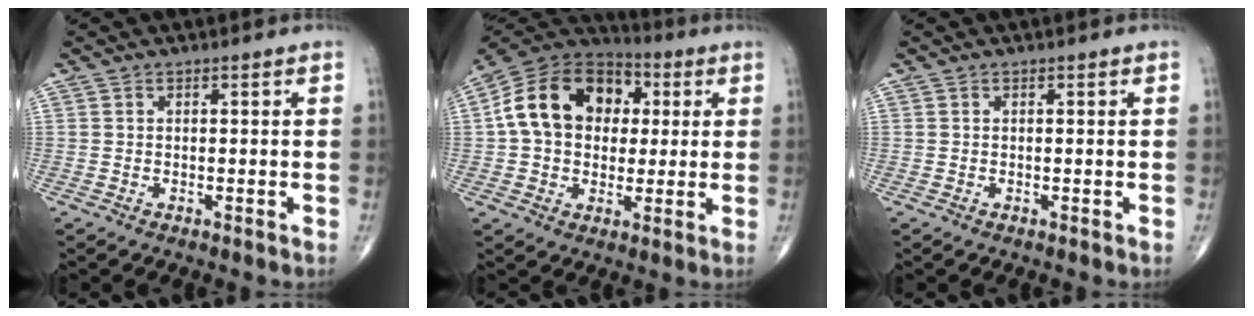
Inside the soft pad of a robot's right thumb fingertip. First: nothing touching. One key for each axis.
{"total": 18.1, "fx": 2.7, "fy": 13.5, "fz": 11.7, "tx": -0.180, "ty": 0.025, "tz": 0.037}
{"total": 0.0}